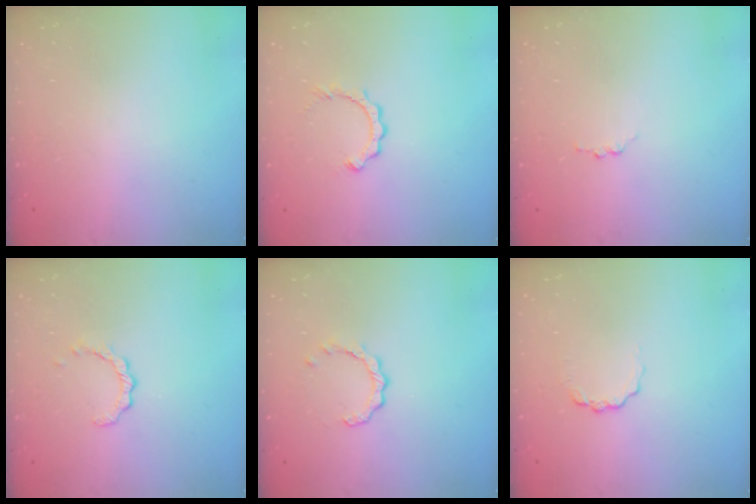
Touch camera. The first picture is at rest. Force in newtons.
{"total": 2.8, "press": 2.8, "slide": 0.2}
{"total": 2.8, "press": 2.8, "slide": 0.3}
{"total": 2.6, "press": 2.5, "slide": 0.3}
{"total": 2.6, "press": 2.6, "slide": 0.2}
{"total": 4.8, "press": 4.8, "slide": 0.5}